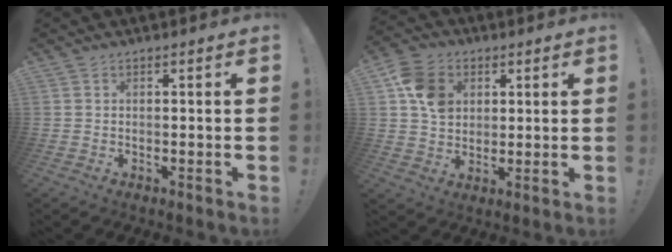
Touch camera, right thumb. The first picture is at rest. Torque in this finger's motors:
{"motor_torque": [1.14, 1.36, 0.40, 0.56, 0.13]}